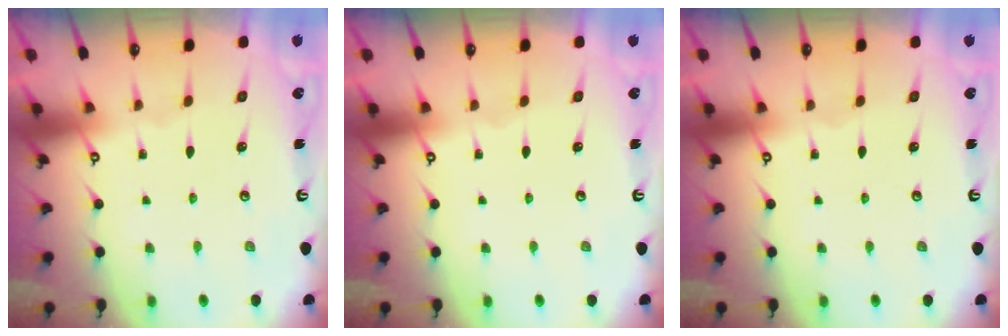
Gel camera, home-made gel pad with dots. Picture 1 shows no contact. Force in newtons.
{"total": 0.0}
{"total": 0.0}